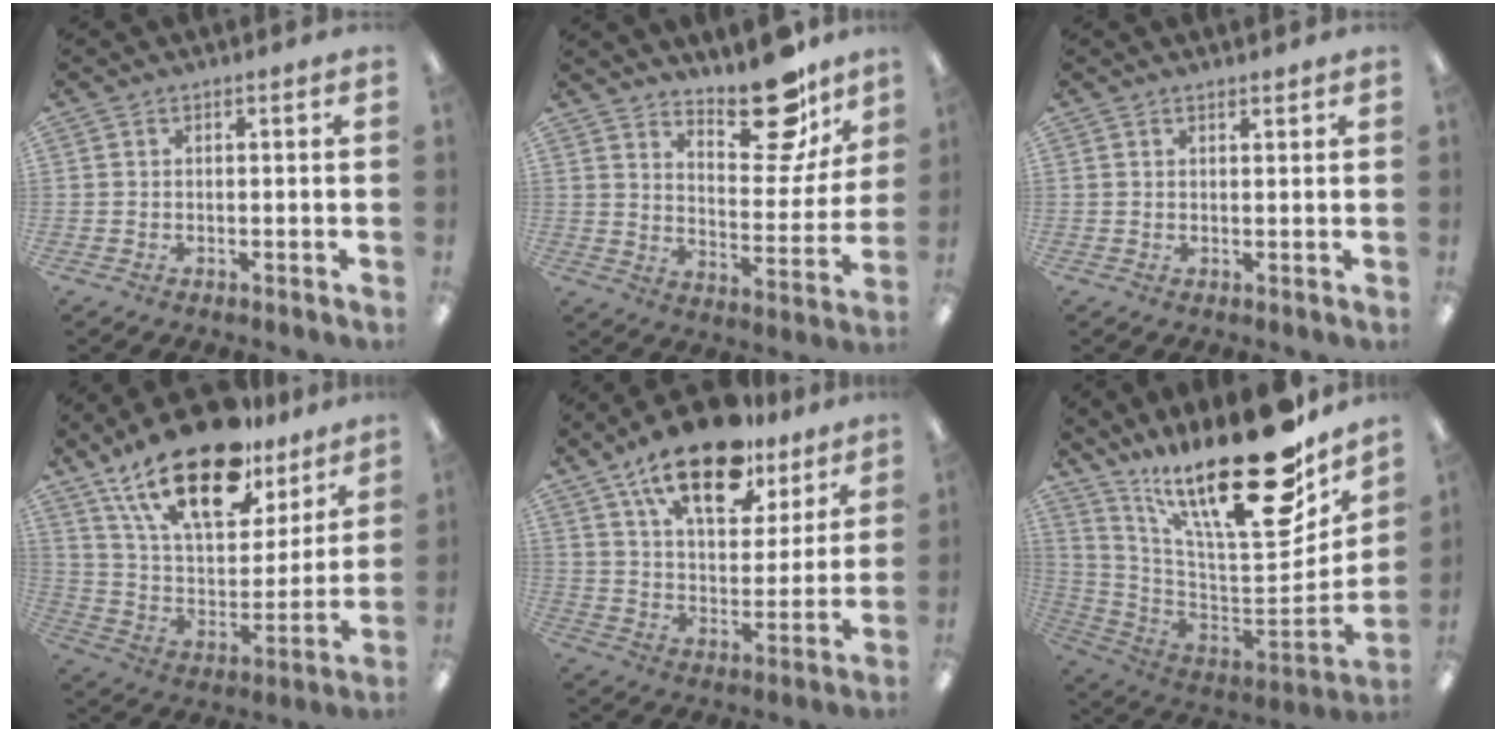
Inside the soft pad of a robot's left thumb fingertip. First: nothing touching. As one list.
[{"total": 17.2, "force": [13.3, 6.6, 8.7], "torque": [-0.102, -0.099, 0.221]}, {"total": 1.1, "force": [1.1, 0.2, 0.2], "torque": [0.003, -0.005, 0.019]}, {"total": 24.2, "force": [16.4, 10.6, 14.3], "torque": [-0.257, -0.098, 0.285]}, {"total": 19.6, "force": [13.4, 8.8, 11.2], "torque": [-0.182, -0.067, 0.229]}, {"total": 29.6, "force": [19.7, 7.6, 20.7], "torque": [-0.295, -0.152, 0.327]}]